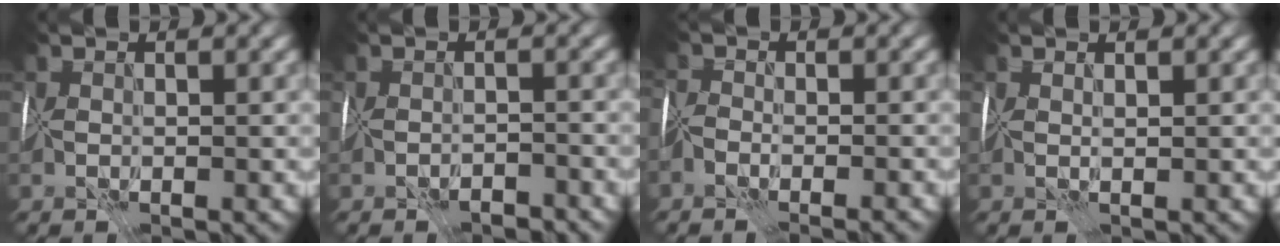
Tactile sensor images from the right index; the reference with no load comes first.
{"total": 2.6, "force": [-2.5, 0.4, 0.6], "torque": [0.000, 0.006, -0.037]}
{"total": 3.5, "force": [-3.3, 0.9, 1.0], "torque": [-0.002, 0.003, -0.044]}
{"total": 1.3, "force": [1.1, -0.6, -0.3], "torque": [0.006, 0.007, 0.026]}